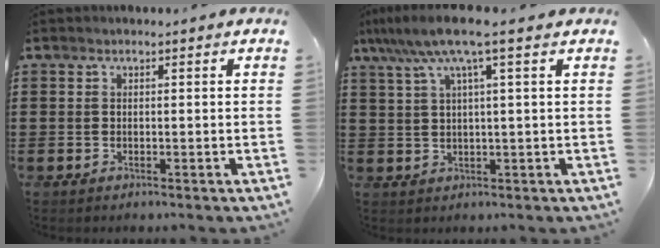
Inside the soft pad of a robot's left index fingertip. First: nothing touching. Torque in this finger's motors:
{"motor_torque": [0.85, 0.92, 0.50, 0.14]}